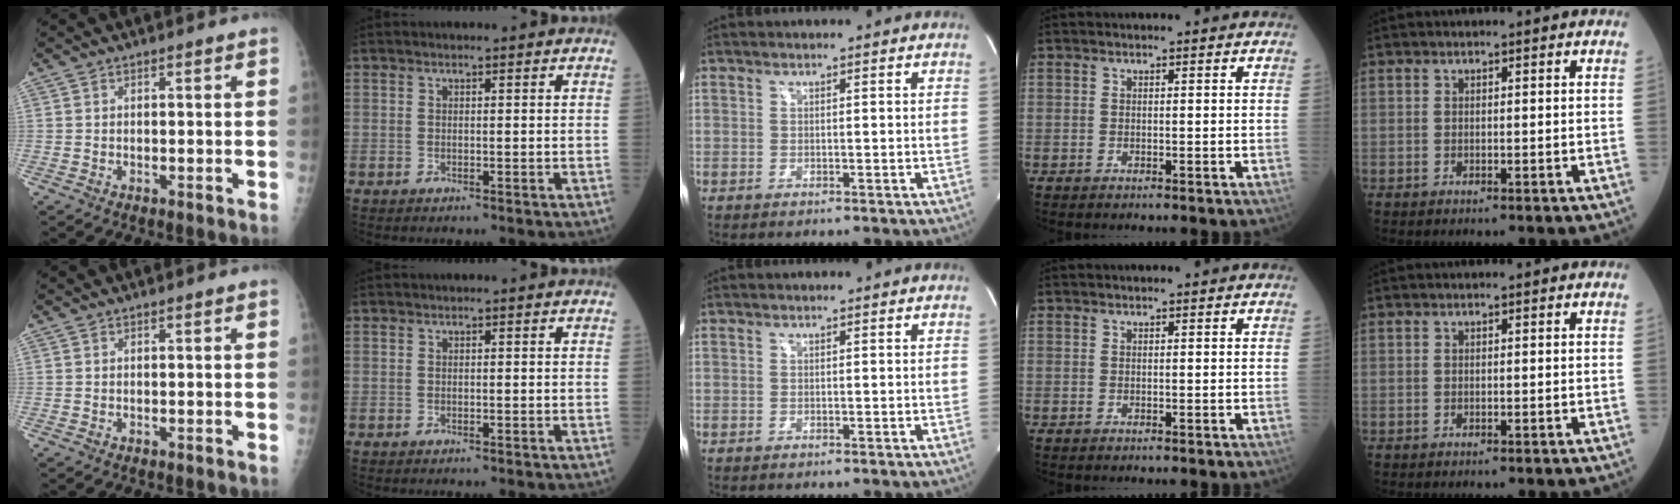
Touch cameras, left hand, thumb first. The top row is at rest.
{}